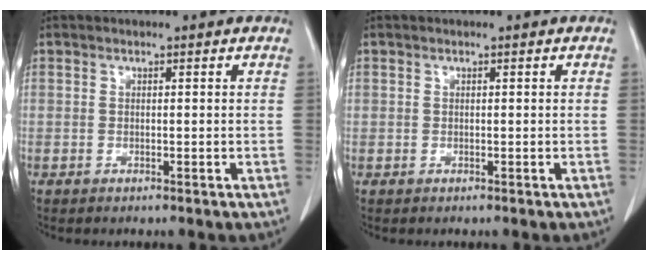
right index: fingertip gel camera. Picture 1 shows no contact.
{"total": 0.0}